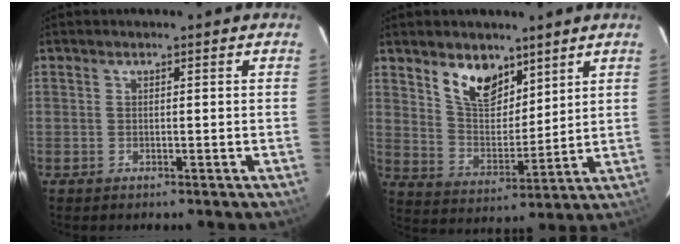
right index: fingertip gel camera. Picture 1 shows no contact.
{"total": 10.4, "force": [6.8, 5.7, 5.4], "torque": [-0.092, 0.003, 0.133]}